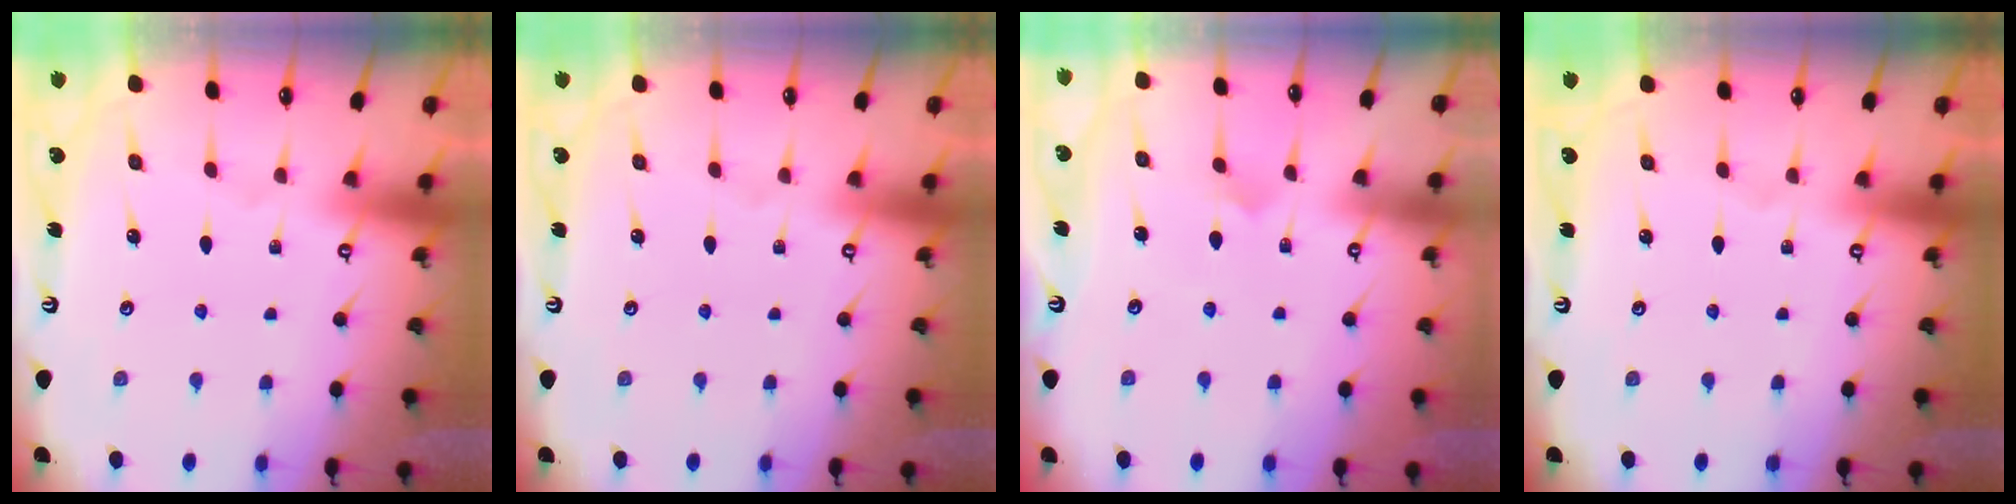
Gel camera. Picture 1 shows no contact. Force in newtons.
{"total": 0.0}
{"total": 5.5, "press": 5.4, "slide": 0.5}
{"total": 0.0}